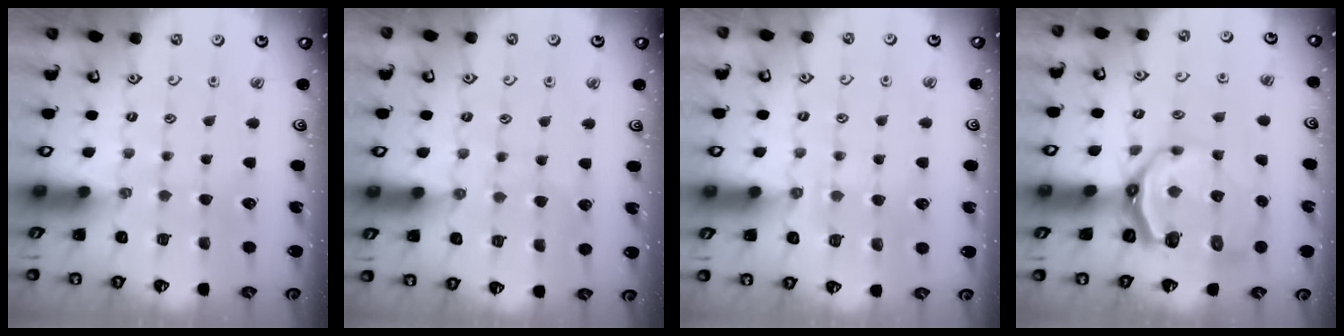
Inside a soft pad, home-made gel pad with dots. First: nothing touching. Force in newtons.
{"total": 4.8, "press": 4.7, "slide": 0.6}
{"total": 2.9, "press": 2.8, "slide": 0.6}
{"total": 8.8, "press": 7.9, "slide": 3.9}